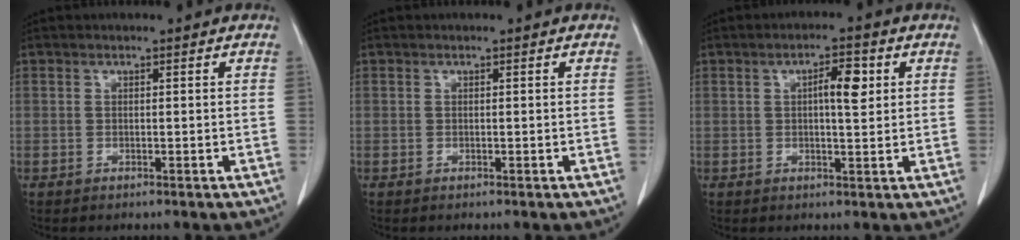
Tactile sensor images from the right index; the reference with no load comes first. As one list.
[{"total": 0.0}, {"total": 4.4, "force": [1.1, 1.0, 4.1], "torque": [-0.068, 0.004, 0.016]}]